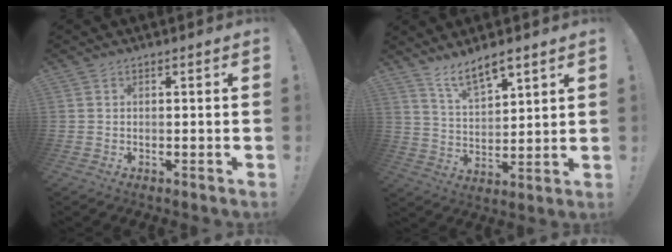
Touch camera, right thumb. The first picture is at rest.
{"total": 8.6, "force": [7.0, 2.7, 4.2], "torque": [-0.070, -0.048, 0.130]}